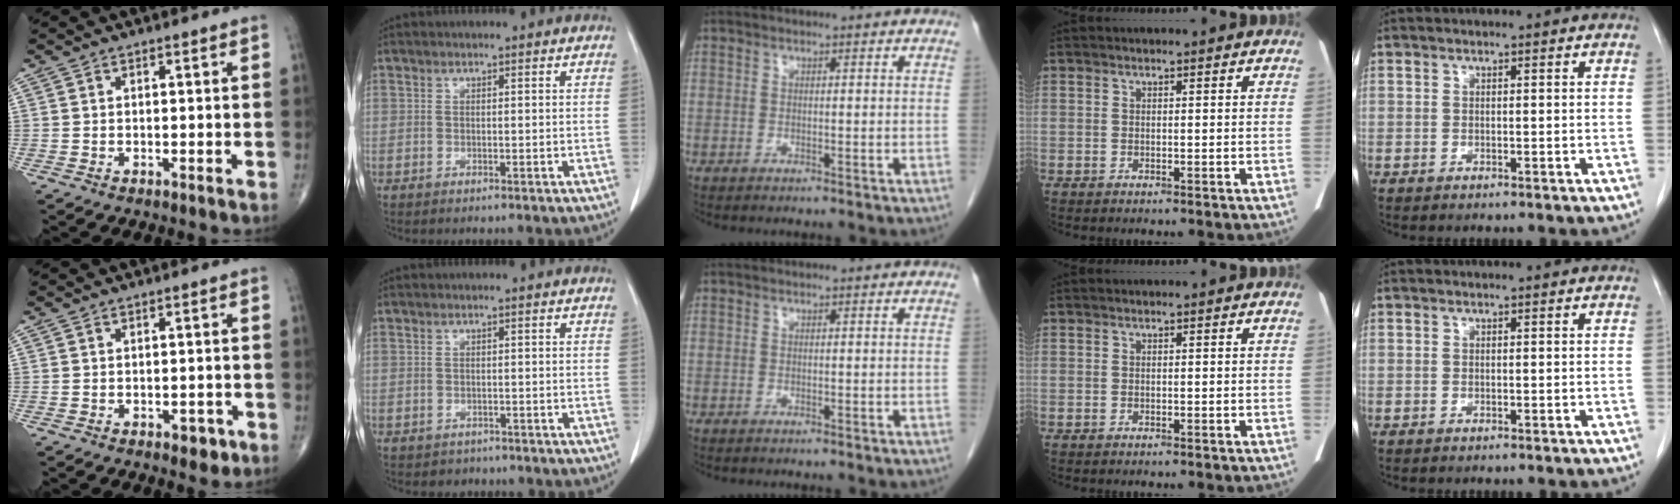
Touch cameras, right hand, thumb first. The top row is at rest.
{"thumb": {"total": 2.9, "force": [-1.5, 1.6, 1.9], "torque": [-0.009, 0.005, -0.016]}, "index": {"total": 1.7, "force": [-1.2, 1.2, -0.1], "torque": [-0.008, 0.003, -0.018]}}